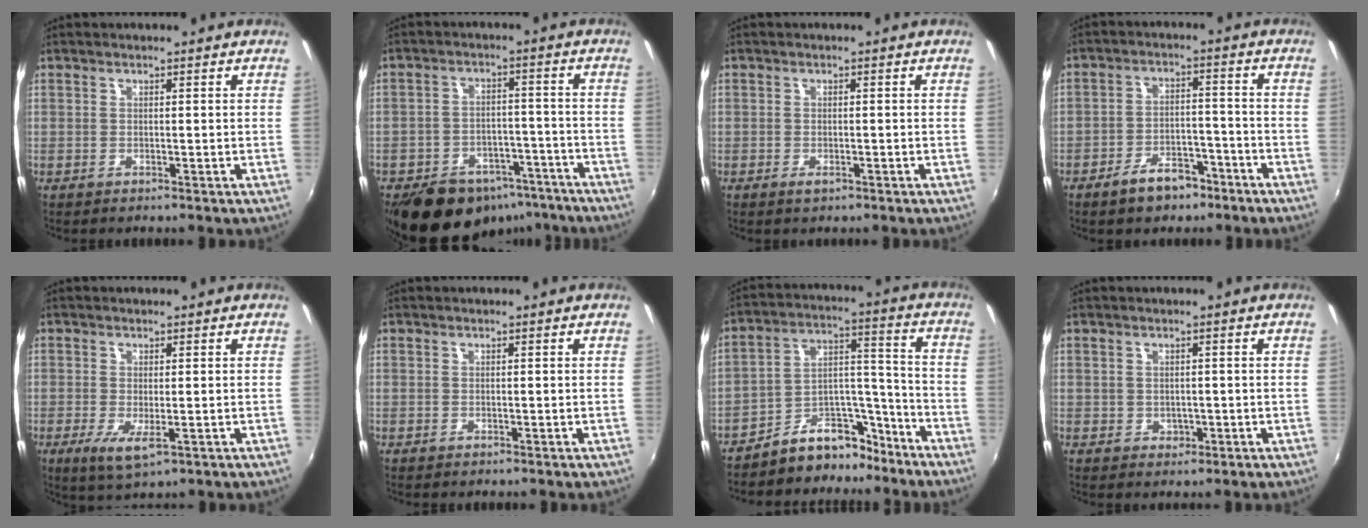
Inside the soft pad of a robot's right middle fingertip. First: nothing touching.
{"total": 17.6, "force": [-13.1, 9.3, 7.1], "torque": [-0.155, 0.016, -0.165]}
{"total": 1.1, "force": [-0.8, -0.3, 0.6], "torque": [-0.007, -0.008, -0.015]}
{"total": 7.2, "force": [-5.5, 2.9, 3.6], "torque": [-0.072, 0.013, -0.078]}
{"total": 4.4, "force": [-1.6, 0.5, 4.0], "torque": [-0.077, -0.024, -0.024]}
{"total": 1.0, "force": [0.1, -0.9, -0.2], "torque": [0.008, -0.005, 0.000]}
{"total": 10.4, "force": [-9.0, 4.4, 2.8], "torque": [-0.031, 0.057, -0.139]}
{"total": 0.8, "force": [0.0, 0.7, 0.2], "torque": [0.004, -0.005, 0.003]}